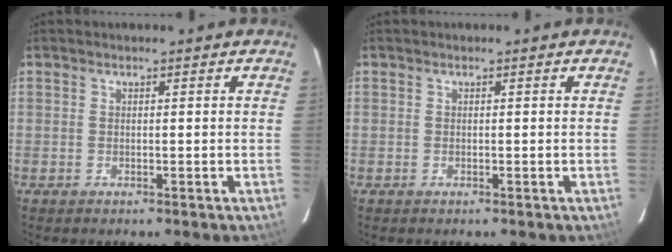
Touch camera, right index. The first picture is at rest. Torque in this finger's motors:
{"motor_torque": [-0.01, 0.00, 0.00, 0.00]}